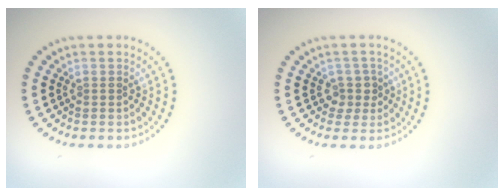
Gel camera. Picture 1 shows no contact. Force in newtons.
{"total": 1.9, "press": 1.4, "slide": 1.2}